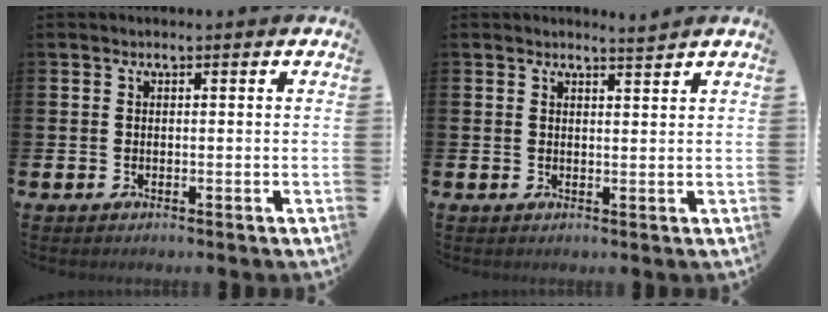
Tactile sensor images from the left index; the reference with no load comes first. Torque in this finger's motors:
{"motor_torque": [-0.05, 0.06, -0.08, 0.01]}